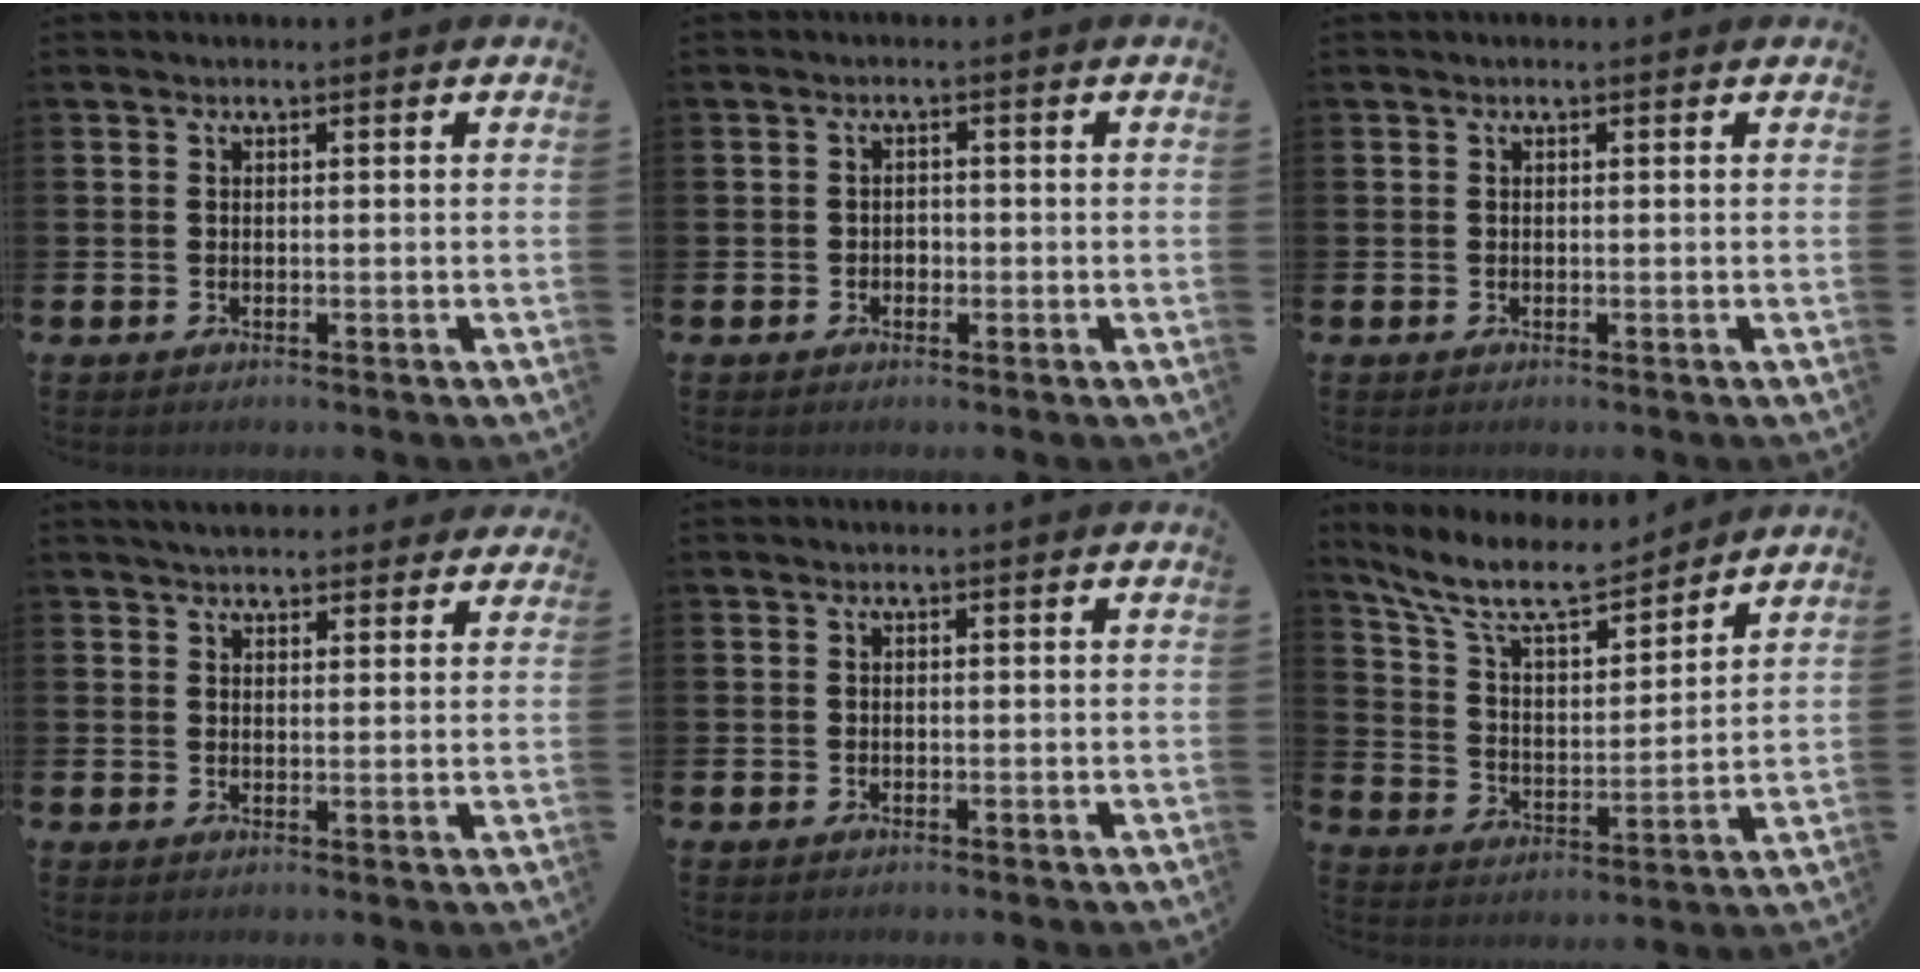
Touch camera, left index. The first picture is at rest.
{"total": 1.3, "force": [-0.6, 1.1, 0.4], "torque": [-0.007, 0.002, -0.014]}
{"total": 0.0}
{"total": 3.7, "force": [3.5, 1.1, 0.6], "torque": [-0.018, -0.009, 0.066]}
{"total": 0.0}
{"total": 9.9, "force": [8.8, 2.3, 3.9], "torque": [-0.115, -0.046, 0.158]}